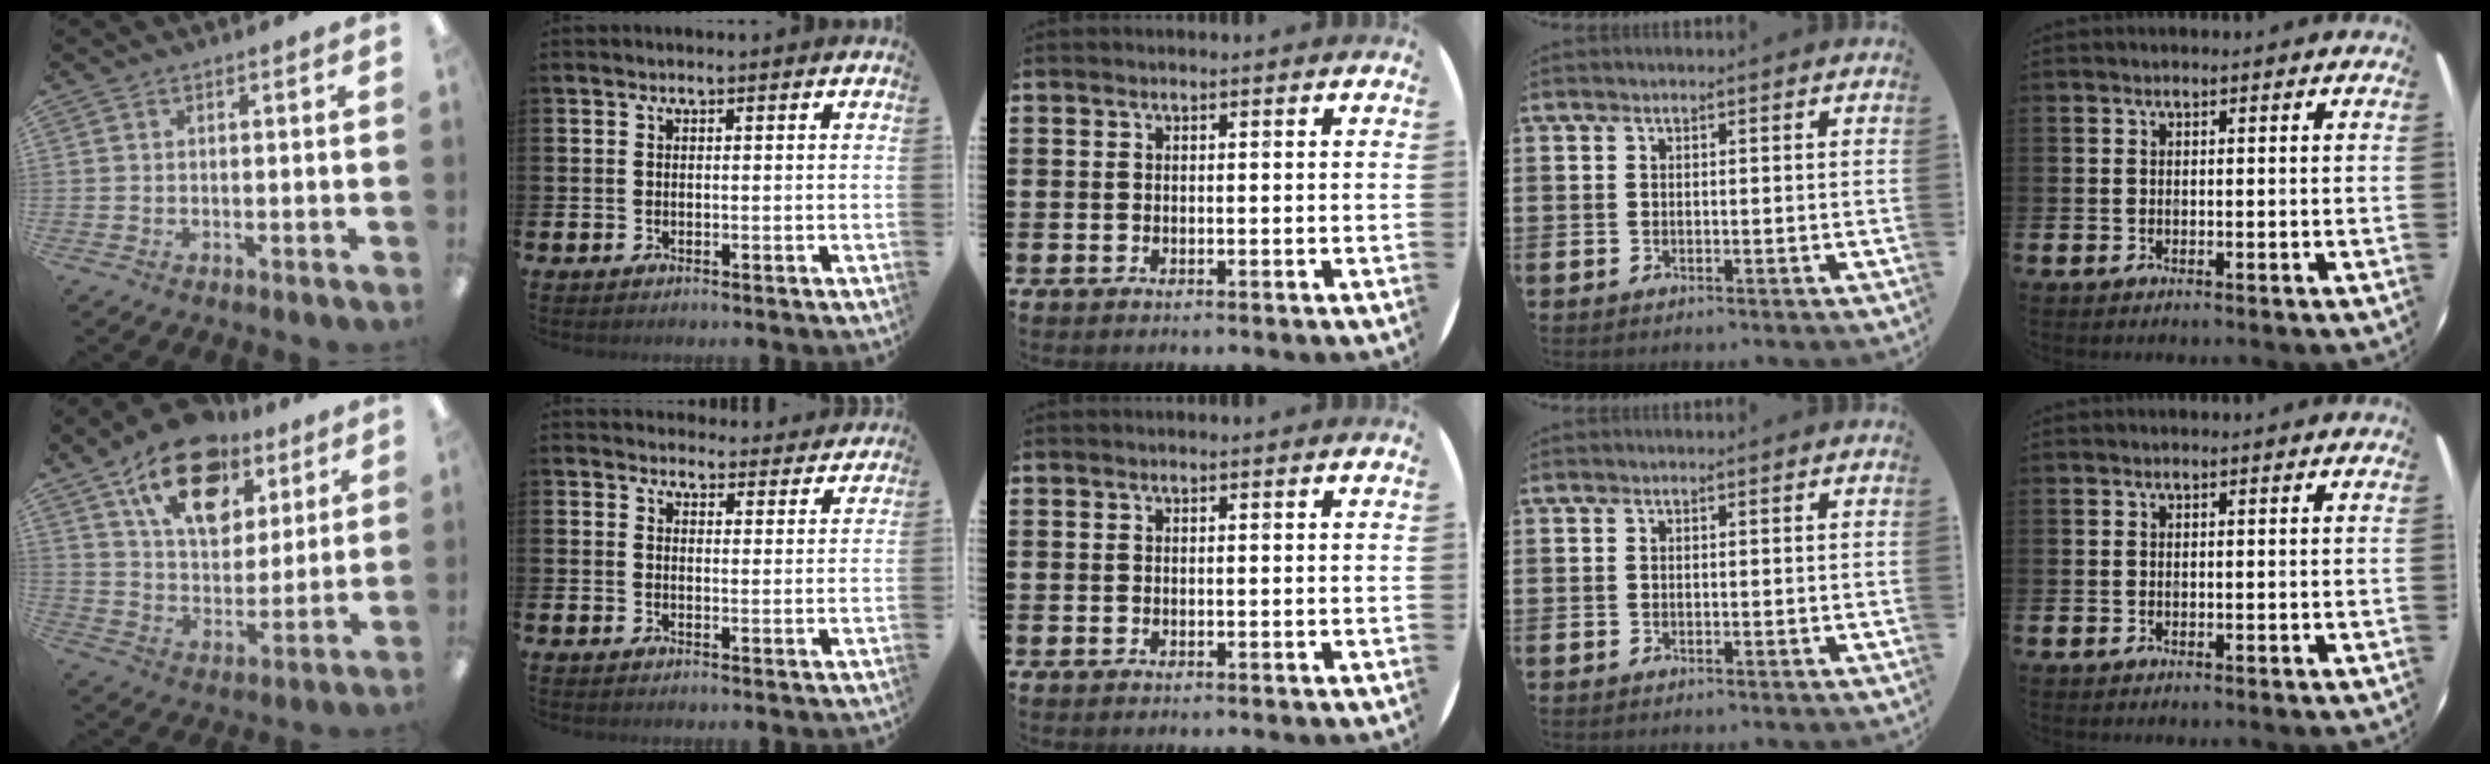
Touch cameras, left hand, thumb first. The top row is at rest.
{"thumb": {"total": 18.8, "force": [11.1, 11.1, 10.3], "torque": [-0.158, -0.048, 0.195]}, "index": {"total": 3.7, "force": [3.5, 1.0, -0.2], "torque": [0.007, -0.023, 0.062]}}